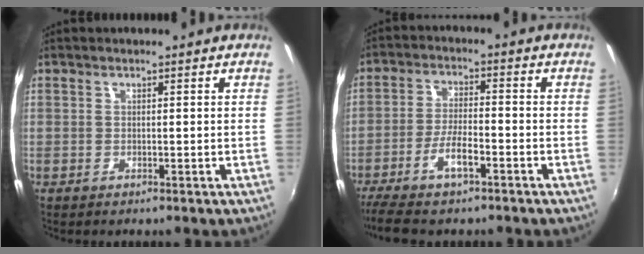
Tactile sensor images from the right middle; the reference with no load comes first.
{"total": 8.9, "force": [-6.2, 1.7, 6.1], "torque": [-0.138, -0.009, -0.115]}